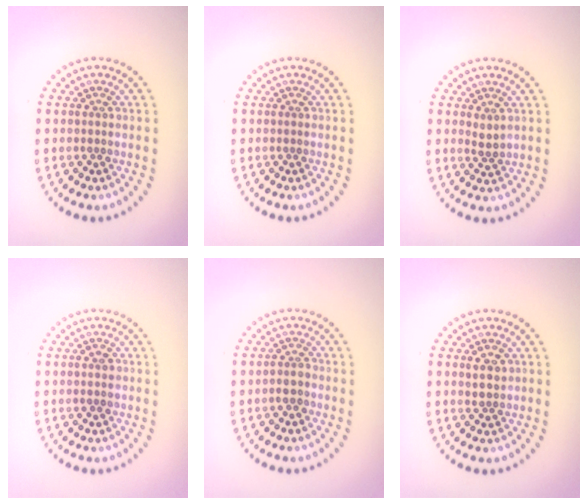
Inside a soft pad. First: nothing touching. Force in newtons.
{"total": 0.0}
{"total": 0.9, "press": 0.8, "slide": 0.4}
{"total": 0.9, "press": 0.9, "slide": 0.1}
{"total": 1.5, "press": 1.3, "slide": 0.8}
{"total": 1.5, "press": 1.4, "slide": 0.6}